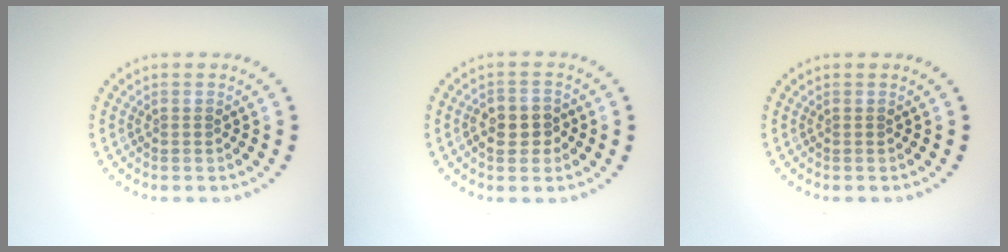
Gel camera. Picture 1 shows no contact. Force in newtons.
{"total": 2.8, "press": 2.7, "slide": 0.7}
{"total": 0.0}